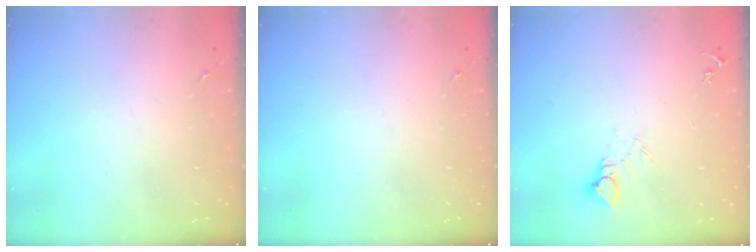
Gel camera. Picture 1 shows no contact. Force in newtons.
{"total": 0.0}
{"total": 5.5, "press": 5.5, "slide": 0.4}